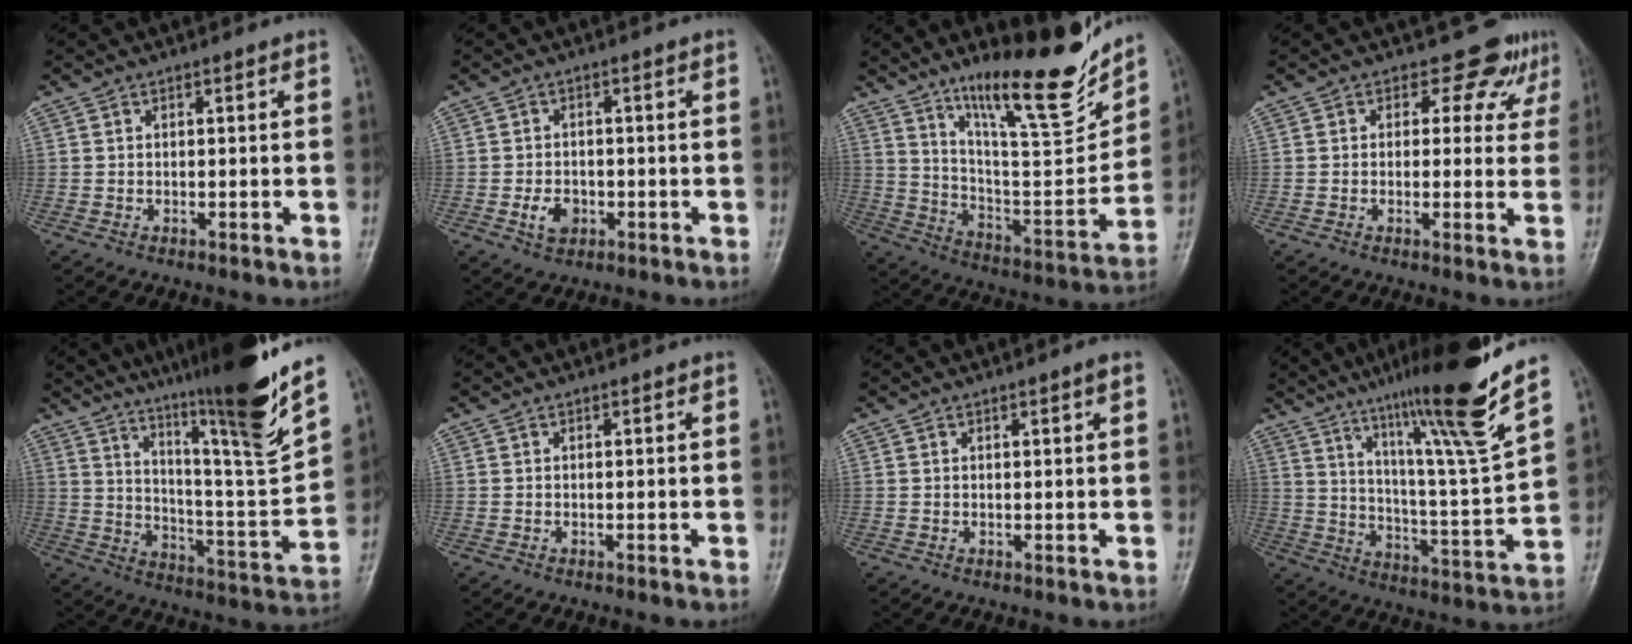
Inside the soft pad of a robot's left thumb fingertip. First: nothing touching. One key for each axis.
{"total": 4.1, "fx": -1.4, "fy": 3.0, "fz": 2.4, "tx": -0.032, "ty": 0.004, "tz": -0.022}
{"total": 20.4, "fx": 15.1, "fy": 4.3, "fz": 13.1, "tx": -0.166, "ty": -0.096, "tz": 0.255}
{"total": 5.8, "fx": 3.9, "fy": 3.9, "fz": 1.8, "tx": 0.016, "ty": -0.019, "tz": 0.034}
{"total": 22.6, "fx": 15.9, "fy": 0.7, "fz": 16.1, "tx": -0.221, "ty": -0.086, "tz": 0.255}
{"total": 0.0}
{"total": 1.0, "fx": 0.5, "fy": 0.1, "fz": 0.8, "tx": -0.012, "ty": -0.001, "tz": 0.007}
{"total": 19.9, "fx": 13.9, "fy": -0.2, "fz": 14.2, "tx": -0.202, "ty": -0.080, "tz": 0.224}